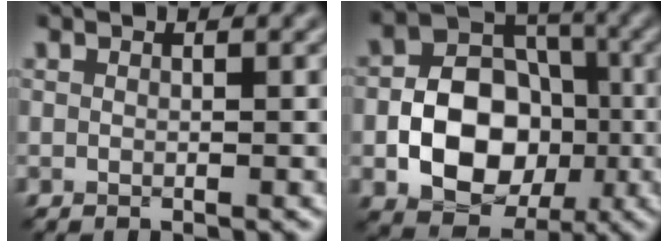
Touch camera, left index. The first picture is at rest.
{"total": 9.1, "force": [-2.3, 6.7, 5.8], "torque": [-0.090, 0.000, -0.042]}